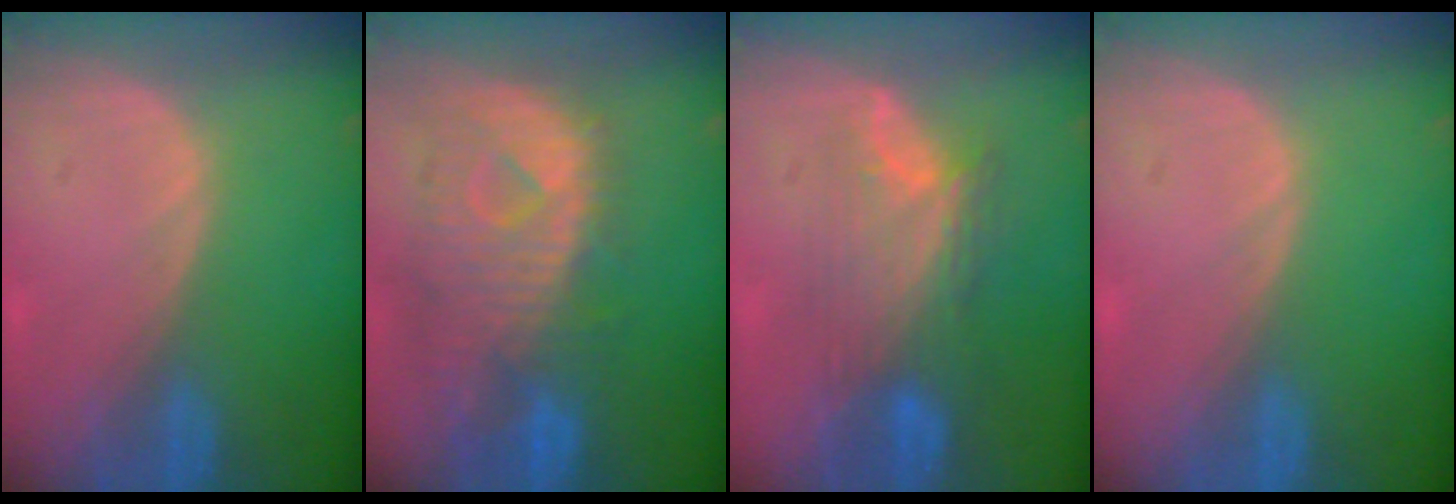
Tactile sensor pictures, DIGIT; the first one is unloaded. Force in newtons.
{"total": 11.0, "press": 9.7, "slide": 5.2}
{"total": 7.6, "press": 7.3, "slide": 2.3}
{"total": 0.0}